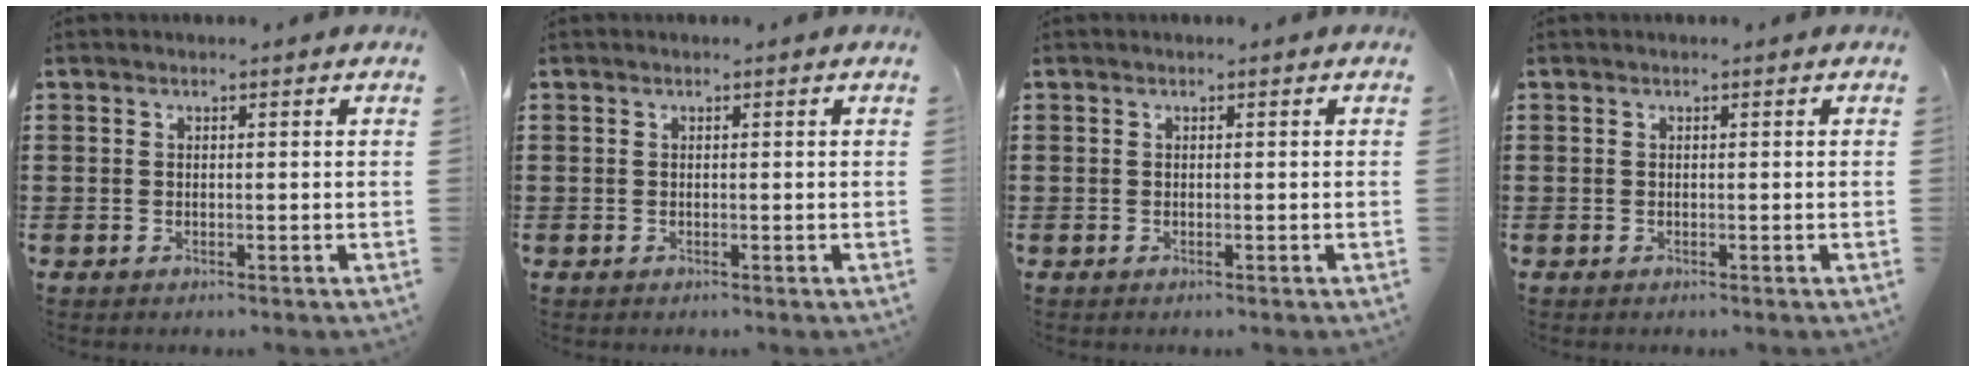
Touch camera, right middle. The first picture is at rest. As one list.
[{"total": 0.0}, {"total": 0.0}, {"total": 0.0}]